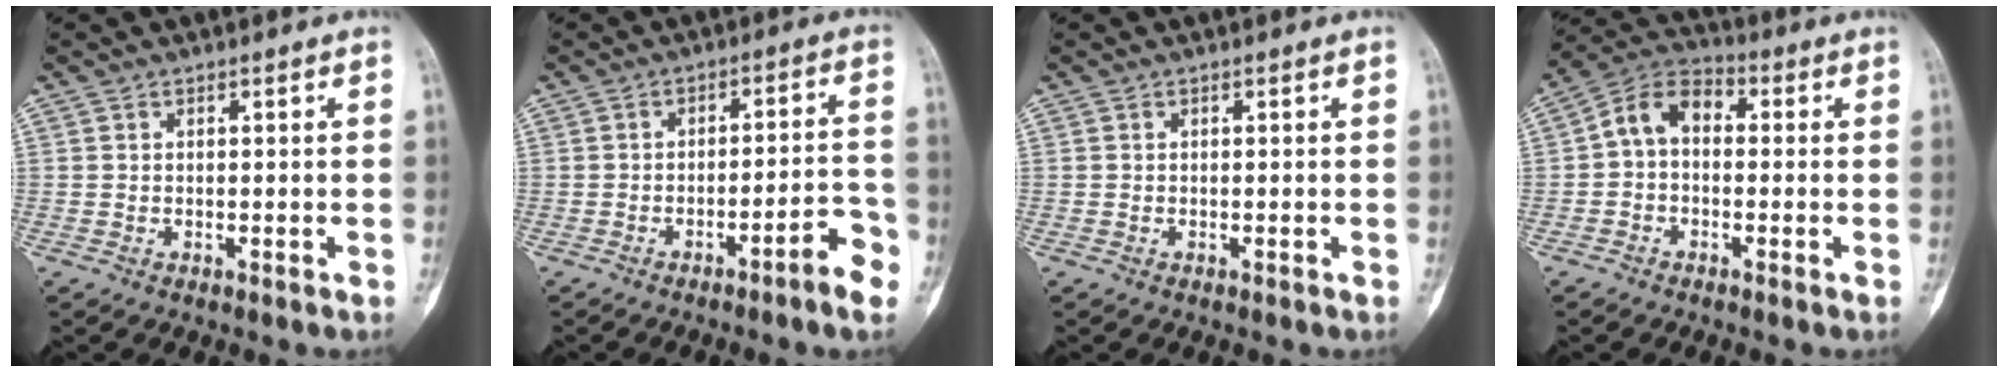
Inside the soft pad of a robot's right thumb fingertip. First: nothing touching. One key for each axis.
{"total": 7.4, "fx": -4.1, "fy": 0.9, "fz": 6.1, "tx": -0.081, "ty": 0.034, "tz": -0.054}
{"total": 0.0}
{"total": 7.8, "fx": 0.0, "fy": 5.3, "fz": 5.7, "tx": -0.085, "ty": 0.028, "tz": -0.017}